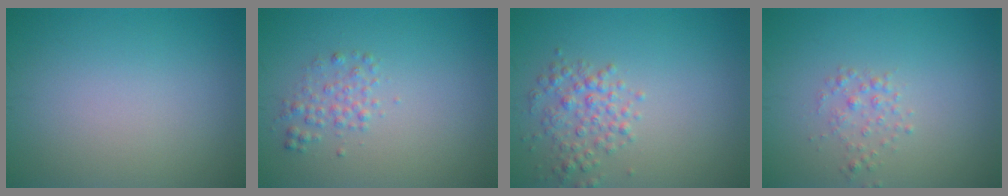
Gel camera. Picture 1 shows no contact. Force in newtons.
{"total": 1.6, "press": 1.6, "slide": 0.0}
{"total": 2.8, "press": 2.8, "slide": 0.1}
{"total": 1.3, "press": 1.3, "slide": 0.0}